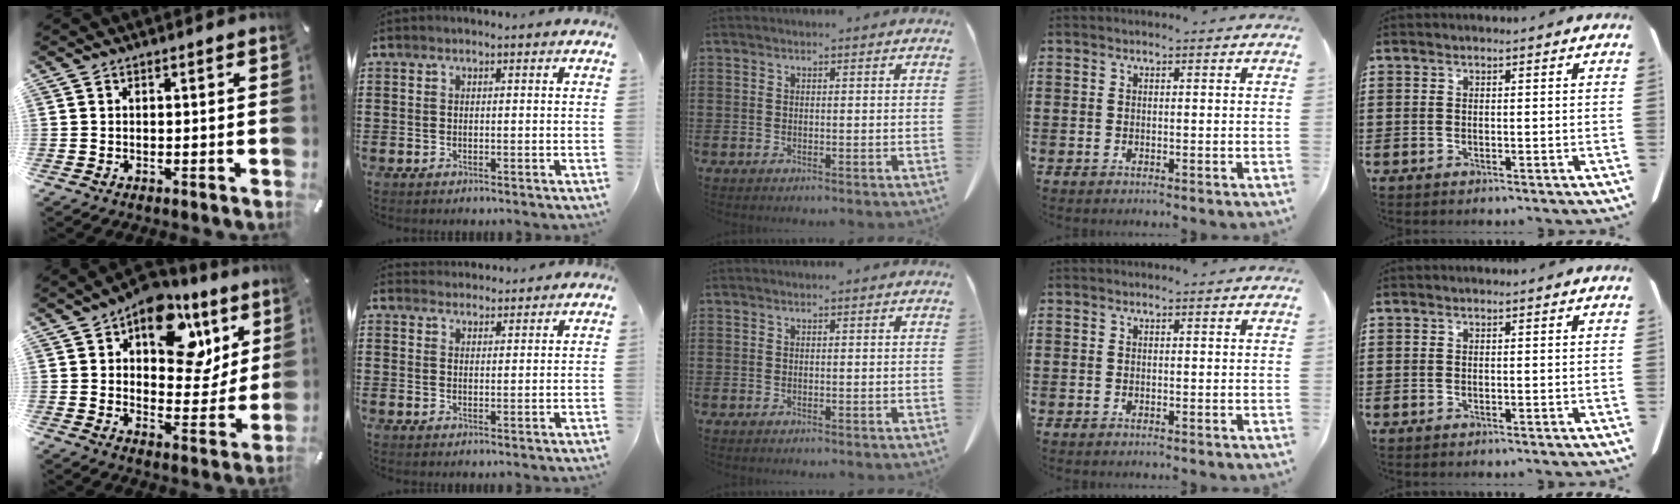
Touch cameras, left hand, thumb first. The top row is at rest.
{"thumb": {"total": 16.6, "force": [8.8, 10.2, 9.8], "torque": [-0.127, -0.055, 0.148]}, "index": {"total": 2.3, "force": [2.3, 0.3, -0.3], "torque": [-0.001, -0.003, 0.045]}}